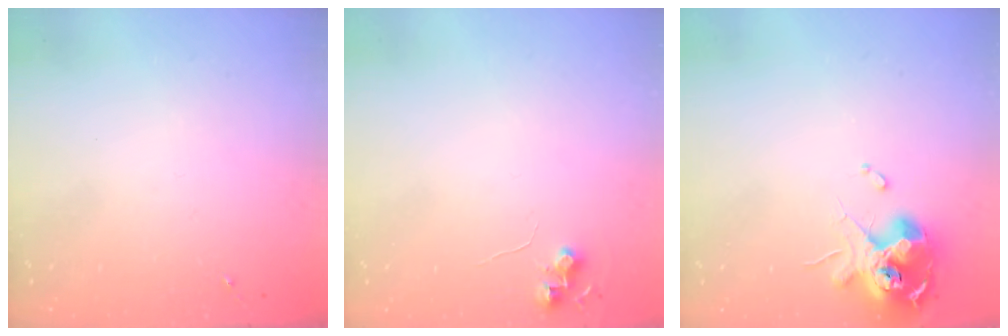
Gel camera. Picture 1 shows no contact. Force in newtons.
{"total": 6.0, "press": 5.9, "slide": 0.7}
{"total": 13.2, "press": 13.1, "slide": 1.8}